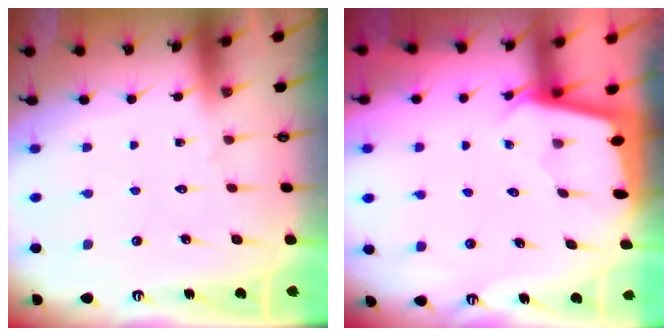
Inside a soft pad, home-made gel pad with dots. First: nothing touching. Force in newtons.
{"total": 1.7, "press": 1.7, "slide": 0.1}